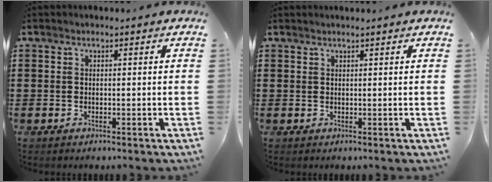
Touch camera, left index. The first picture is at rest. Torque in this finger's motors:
{"motor_torque": [1.83, -0.32, 0.02, -0.02]}